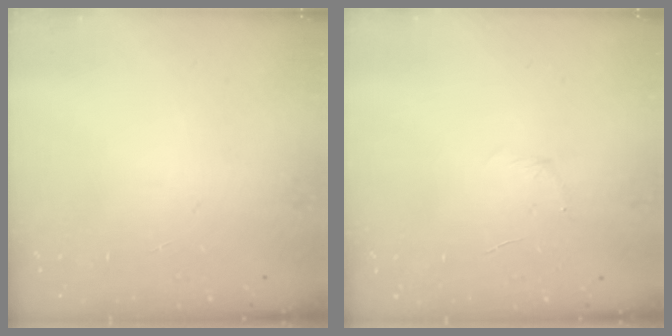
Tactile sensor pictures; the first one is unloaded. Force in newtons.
{"total": 3.6, "press": 3.4, "slide": 1.1}